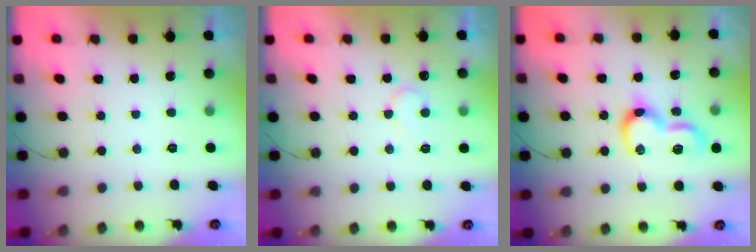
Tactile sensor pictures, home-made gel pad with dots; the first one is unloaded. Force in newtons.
{"total": 6.9, "press": 6.8, "slide": 0.4}
{"total": 11.8, "press": 11.8, "slide": 0.5}